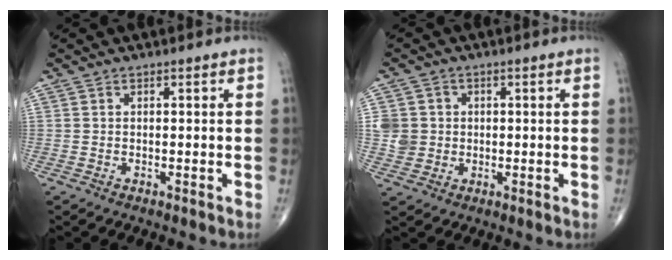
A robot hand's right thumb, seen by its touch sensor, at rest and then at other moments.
{"total": 5.0, "force": [0.3, 4.9, 1.3], "torque": [0.001, 0.004, 0.008]}